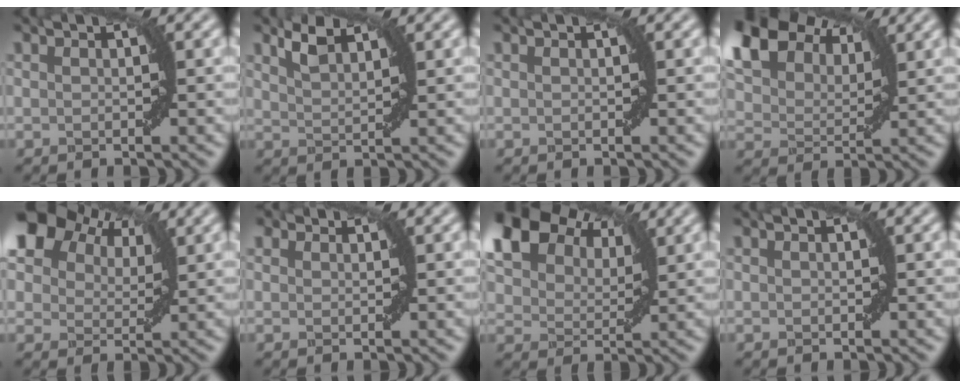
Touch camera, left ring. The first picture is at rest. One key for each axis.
{"total": 1.4, "fx": 0.3, "fy": 0.8, "fz": 1.2, "tx": -0.039, "ty": -0.003, "tz": 0.020}
{"total": 0.0}
{"total": 8.6, "fx": 3.8, "fy": 5.7, "fz": 5.1, "tx": -0.132, "ty": 0.037, "tz": 0.078}
{"total": 3.8, "fx": 3.1, "fy": 2.1, "fz": 0.5, "tx": -0.029, "ty": 0.007, "tz": 0.060}
{"total": 0.8, "fx": 0.1, "fy": 0.1, "fz": -0.8, "tx": 0.011, "ty": -0.001, "tz": 0.000}
{"total": 7.9, "fx": 3.9, "fy": 5.5, "fz": 4.1, "tx": -0.121, "ty": 0.039, "tz": 0.079}
{"total": 0.0}